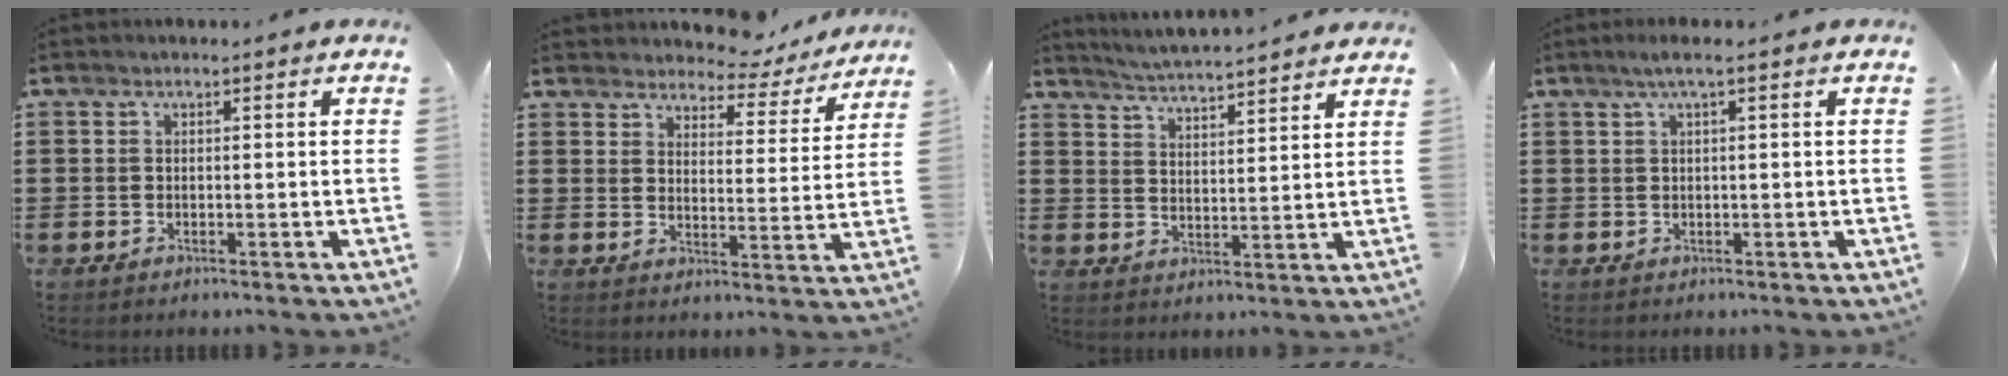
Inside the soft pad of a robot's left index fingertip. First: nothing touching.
{"total": 4.2, "force": [4.0, 1.2, 0.6], "torque": [-0.030, -0.028, 0.065]}
{"total": 4.3, "force": [4.3, -0.1, 0.3], "torque": [-0.024, -0.025, 0.074]}
{"total": 1.8, "force": [0.6, 0.0, 1.8], "torque": [-0.032, -0.003, 0.010]}